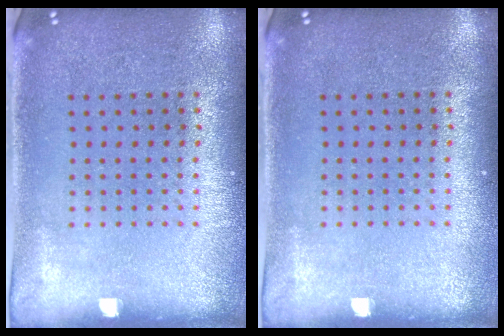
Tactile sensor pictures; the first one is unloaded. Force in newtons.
{"total": 0.0}